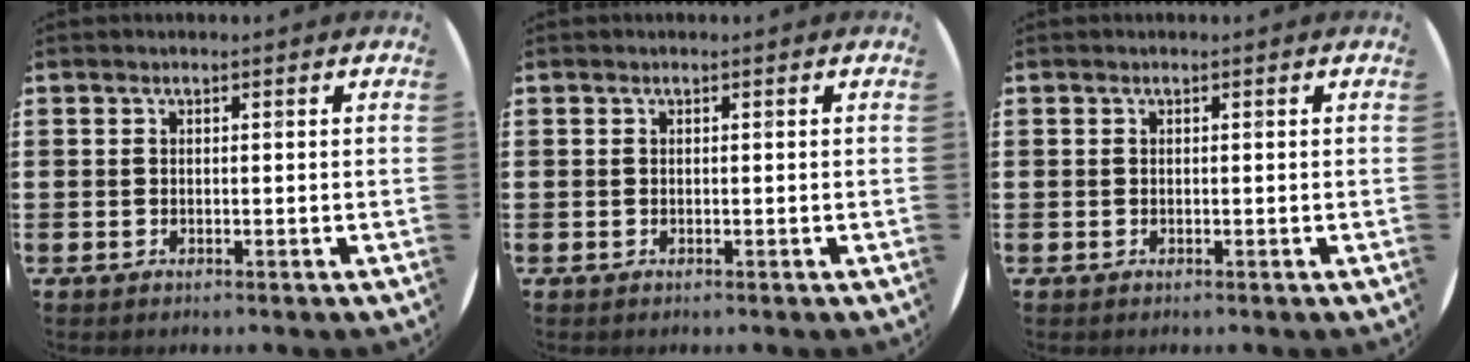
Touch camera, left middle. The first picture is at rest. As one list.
[{"total": 0.0}, {"total": 0.0}]